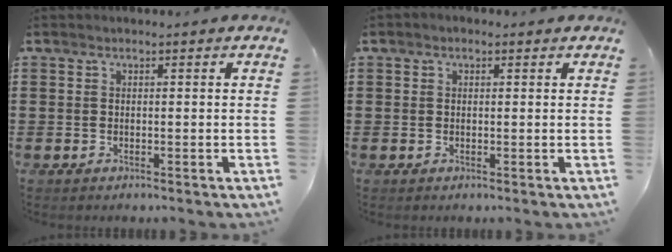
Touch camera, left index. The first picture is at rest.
{"total": 0.7, "force": [0.2, 0.6, 0.3], "torque": [-0.008, 0.006, 0.002]}